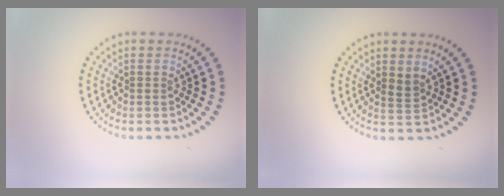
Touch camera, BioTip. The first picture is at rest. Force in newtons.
{"total": 1.2, "press": 1.0, "slide": 0.7}